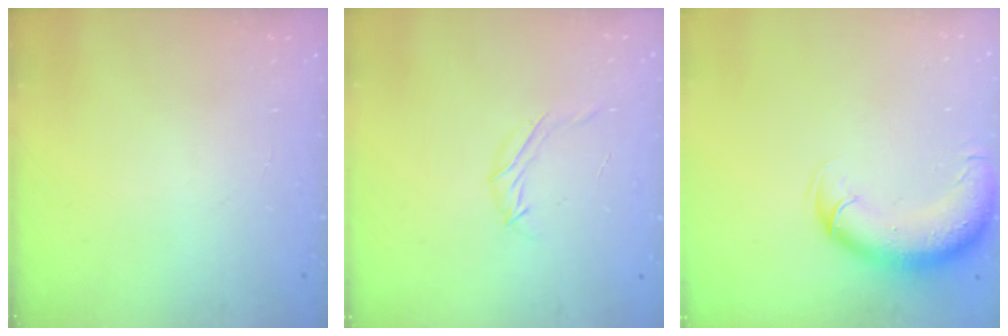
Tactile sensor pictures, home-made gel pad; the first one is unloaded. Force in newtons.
{"total": 4.5, "press": 4.4, "slide": 0.9}
{"total": 11.0, "press": 10.6, "slide": 2.8}